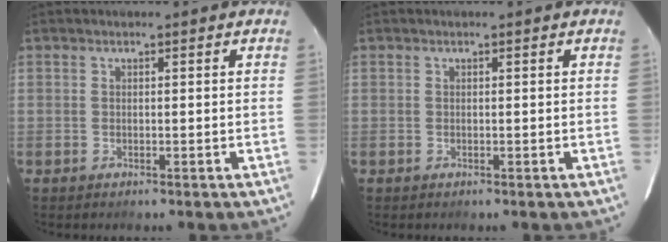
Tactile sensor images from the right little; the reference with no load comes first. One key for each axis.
{"total": 0.0}